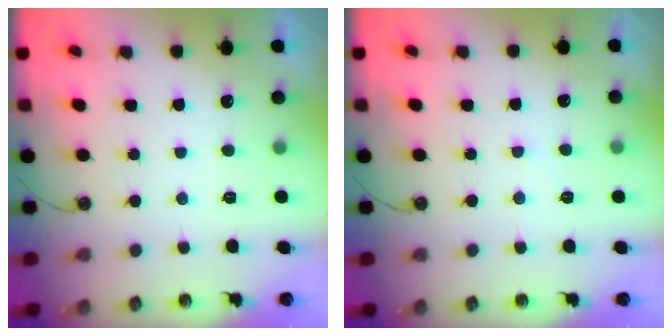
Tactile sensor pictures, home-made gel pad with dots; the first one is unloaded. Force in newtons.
{"total": 4.0, "press": 3.9, "slide": 0.6}